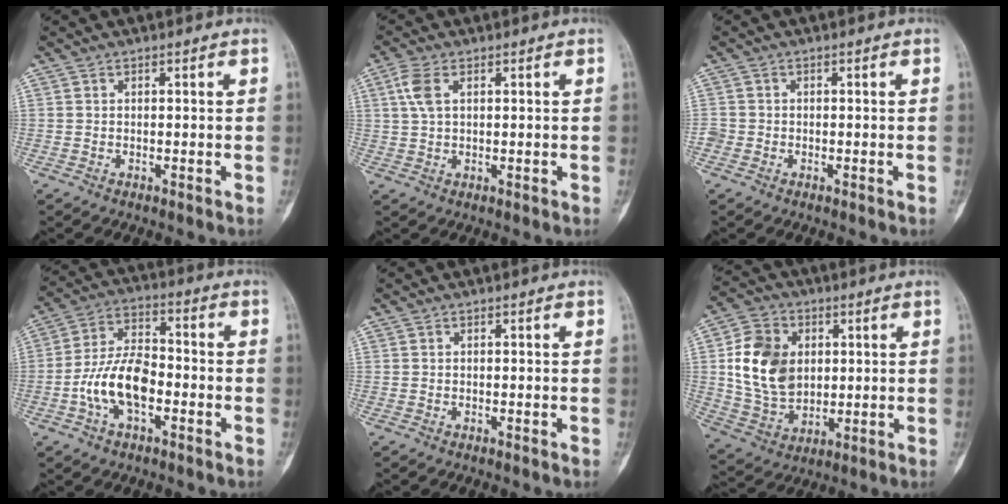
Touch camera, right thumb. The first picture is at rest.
{"total": 4.4, "force": [1.5, 2.2, 3.5], "torque": [-0.086, 0.010, 0.029]}
{"total": 2.2, "force": [-1.1, 1.7, 0.7], "torque": [-0.016, 0.008, -0.026]}
{"total": 11.8, "force": [-3.5, 6.3, 9.4], "torque": [-0.174, 0.037, -0.069]}
{"total": 0.0}
{"total": 14.3, "force": [2.1, 10.8, 9.3], "torque": [-0.147, -0.003, 0.045]}